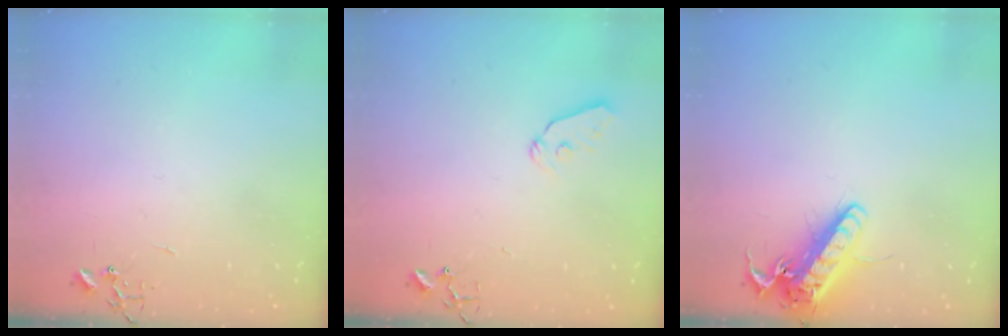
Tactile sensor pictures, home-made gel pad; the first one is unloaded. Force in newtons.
{"total": 6.7, "press": 6.7, "slide": 0.8}
{"total": 15.0, "press": 14.7, "slide": 2.8}